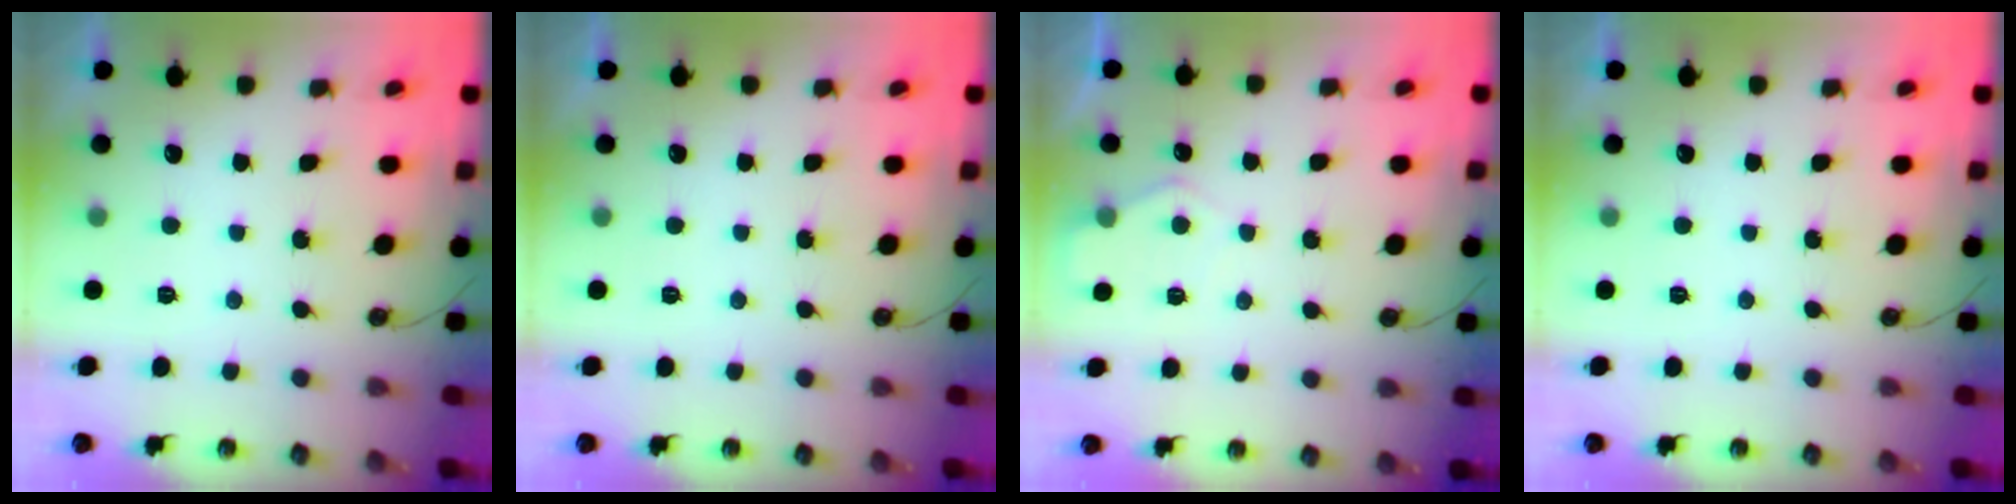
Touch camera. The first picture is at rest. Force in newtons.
{"total": 0.0}
{"total": 4.5, "press": 4.4, "slide": 0.6}
{"total": 0.0}